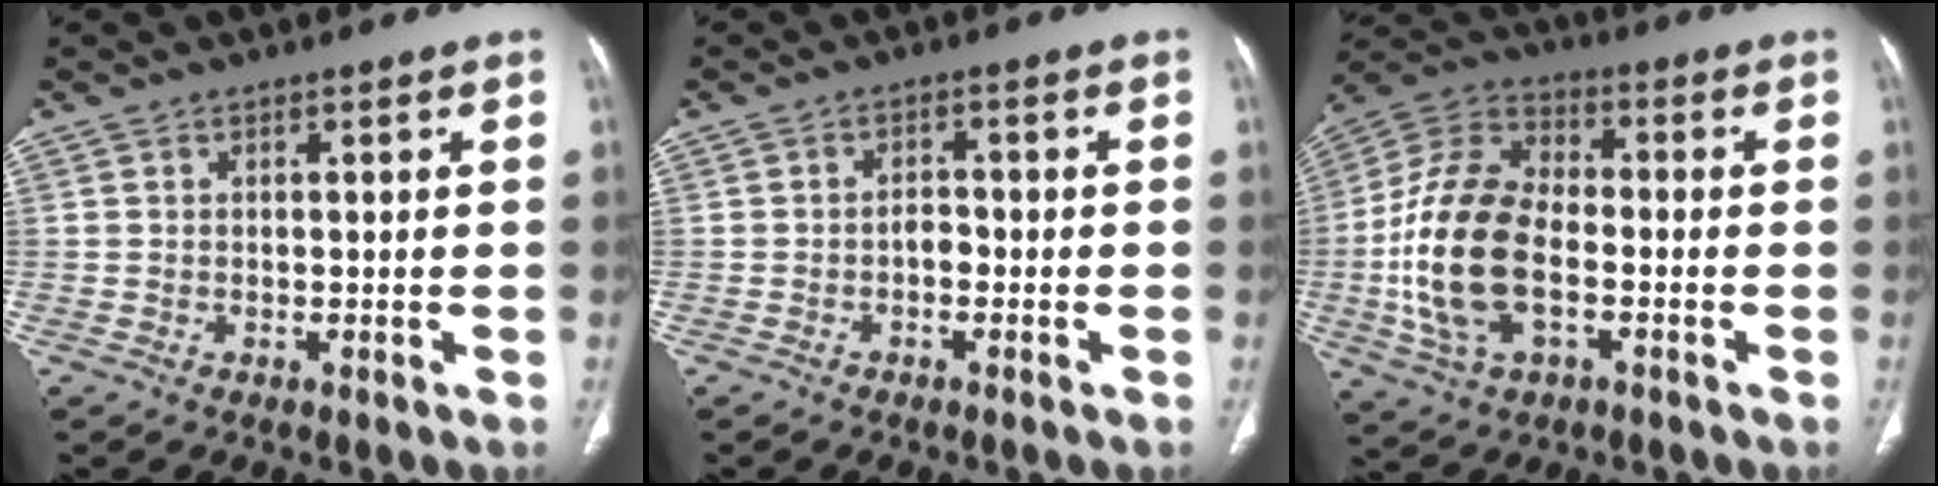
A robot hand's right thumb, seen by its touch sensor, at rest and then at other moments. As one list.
[{"total": 2.2, "force": [-0.9, 1.4, 1.4], "torque": [-0.014, 0.011, -0.018]}, {"total": 18.3, "force": [-3.4, 10.6, 14.5], "torque": [-0.289, 0.024, -0.063]}]